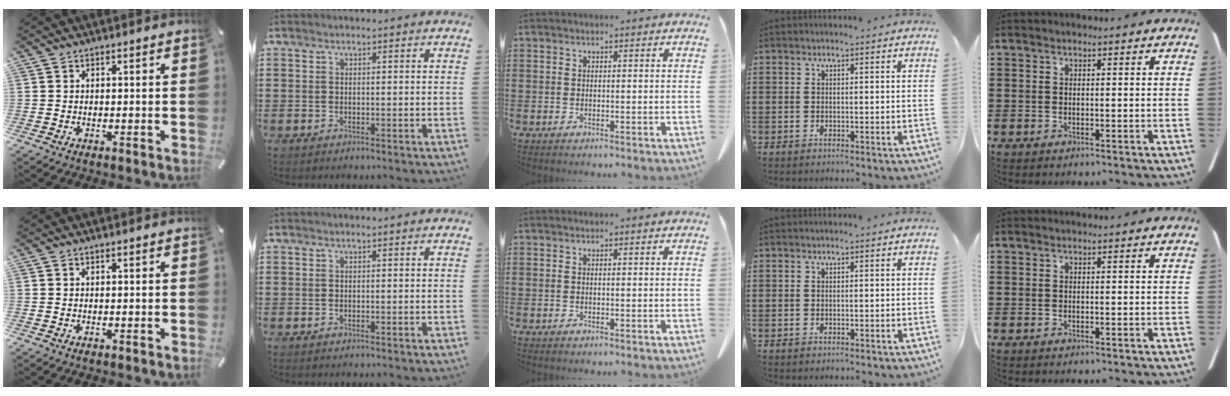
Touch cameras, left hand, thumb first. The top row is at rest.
{}